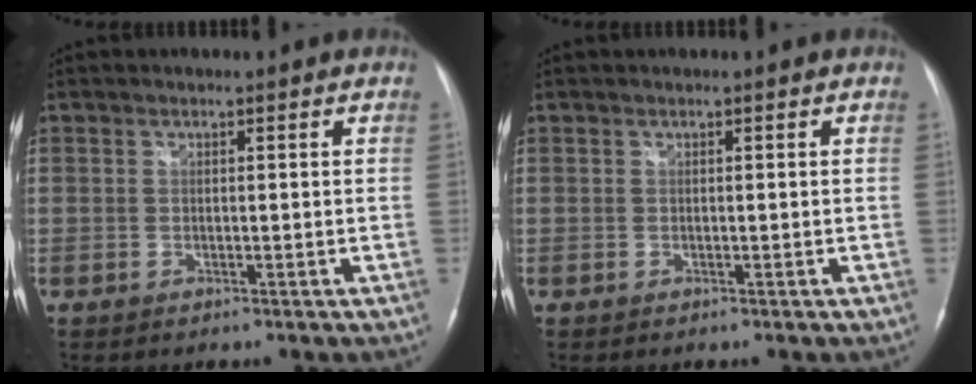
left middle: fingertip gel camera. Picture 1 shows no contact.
{"total": 0.0}